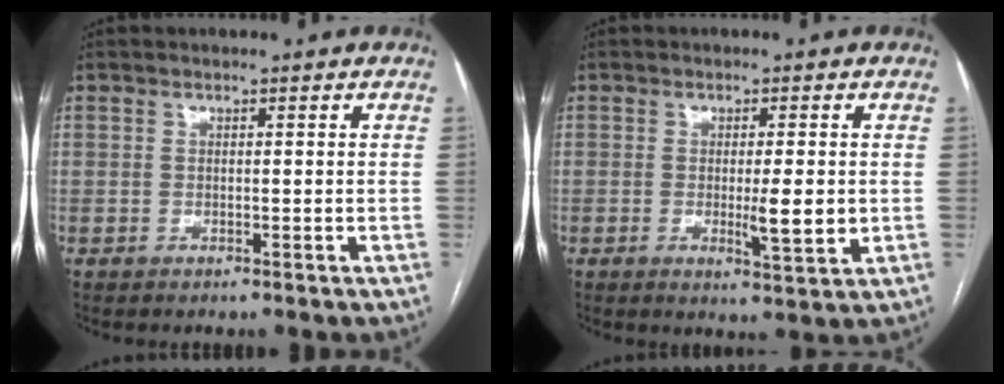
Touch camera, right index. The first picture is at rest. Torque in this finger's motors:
{"motor_torque": [0.68, -0.15, 0.43, 0.06]}